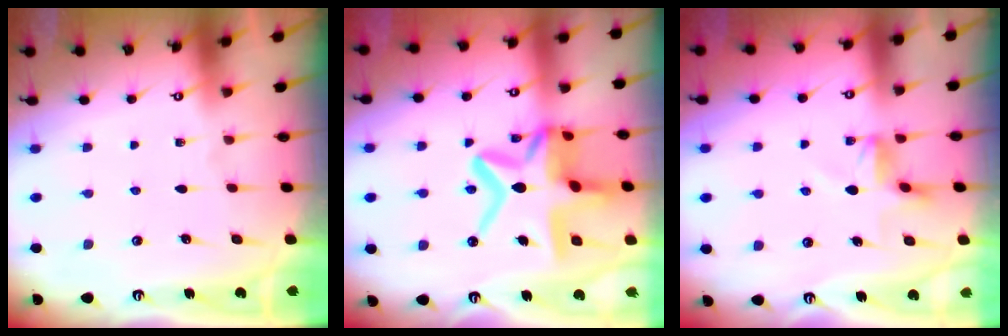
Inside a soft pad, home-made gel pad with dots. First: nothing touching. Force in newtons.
{"total": 18.3, "press": 18.2, "slide": 1.8}
{"total": 4.8, "press": 4.7, "slide": 0.7}